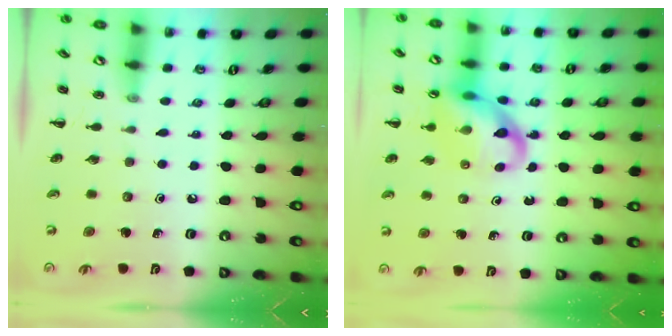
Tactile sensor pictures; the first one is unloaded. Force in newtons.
{"total": 14.4, "press": 14.2, "slide": 2.8}